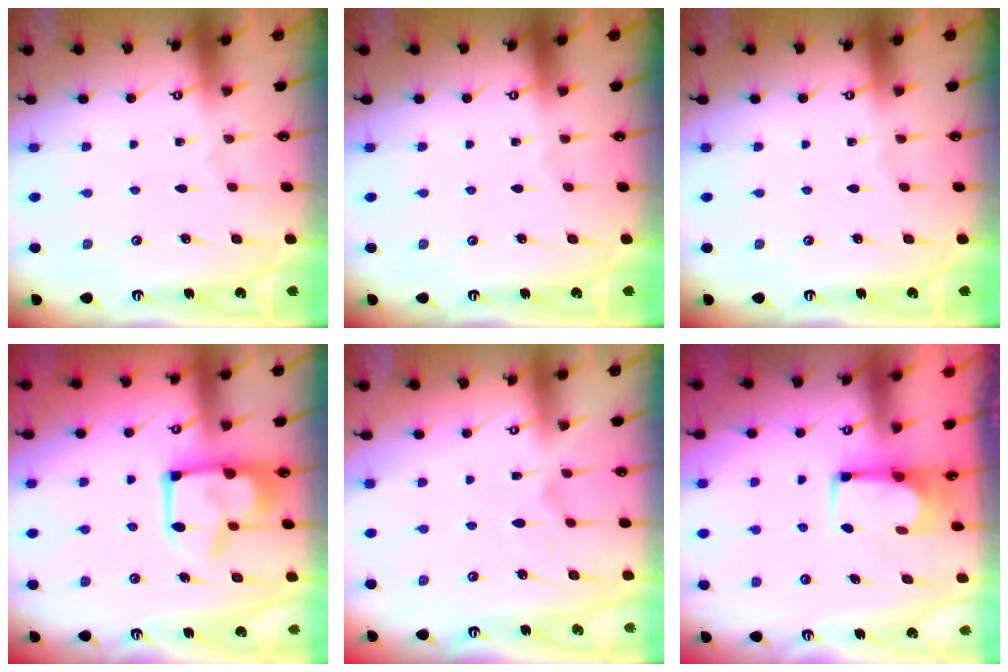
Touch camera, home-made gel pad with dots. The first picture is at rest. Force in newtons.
{"total": 0.0}
{"total": 0.0}
{"total": 10.2, "press": 10.1, "slide": 1.4}
{"total": 1.3, "press": 0.6, "slide": 1.2}
{"total": 2.1, "press": 2.1, "slide": 0.1}